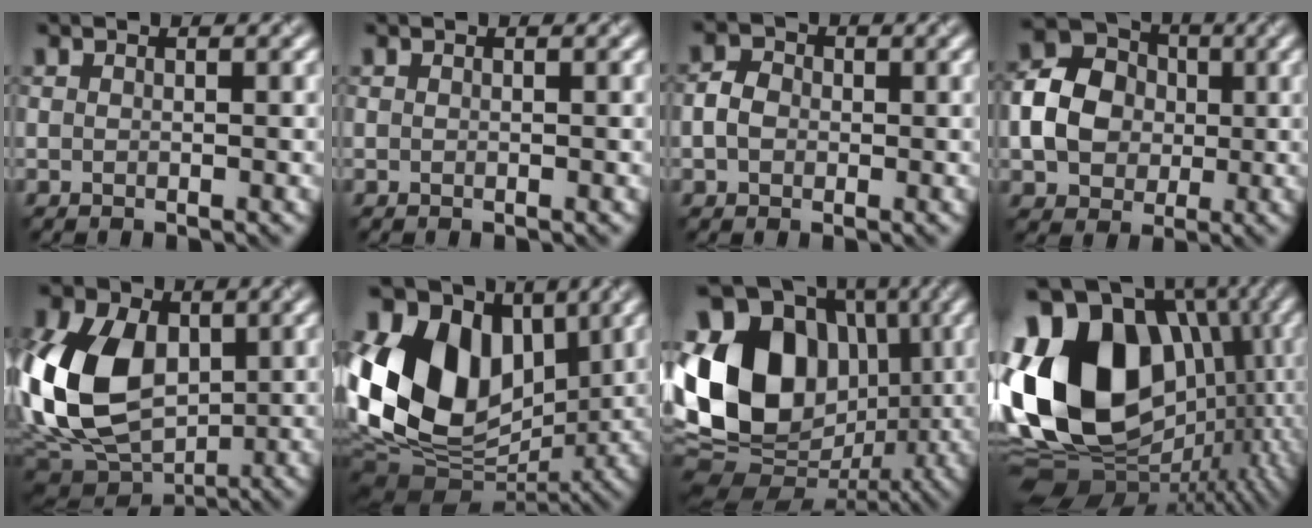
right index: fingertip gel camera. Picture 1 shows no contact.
{"total": 0.0}
{"total": 1.9, "force": [-0.2, 1.7, 1.0], "torque": [-0.021, 0.008, -0.013]}
{"total": 6.1, "force": [-0.2, 5.2, 3.2], "torque": [-0.063, 0.012, -0.014]}
{"total": 12.6, "force": [1.0, 8.8, 8.9], "torque": [-0.223, 0.004, 0.002]}
{"total": 15.2, "force": [2.8, 10.8, 10.3], "torque": [-0.203, 0.019, 0.041]}
{"total": 15.1, "force": [1.4, 12.1, 8.9], "torque": [-0.179, 0.022, -0.002]}
{"total": 19.8, "force": [1.9, 15.2, 12.6], "torque": [-0.267, -0.002, 0.055]}